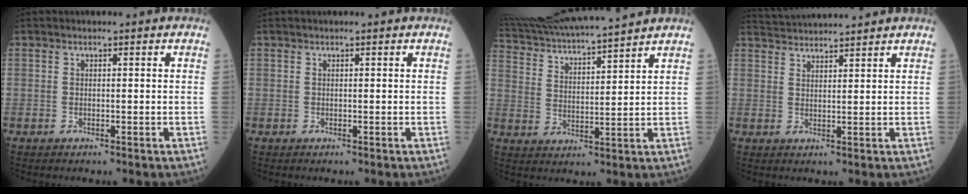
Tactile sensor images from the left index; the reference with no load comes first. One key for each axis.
{"total": 0.0}
{"total": 16.7, "fx": 15.5, "fy": -0.2, "fz": 6.2, "tx": -0.128, "ty": 0.012, "tz": 0.255}
{"total": 7.0, "fx": 6.8, "fy": -0.7, "fz": 1.2, "tx": -0.031, "ty": 0.031, "tz": 0.113}